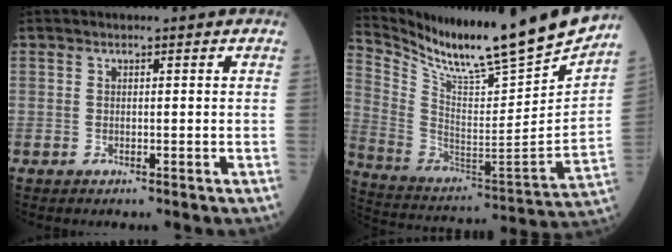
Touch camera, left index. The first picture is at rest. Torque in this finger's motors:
{"motor_torque": [-0.02, -0.37, 0.11, 0.03]}